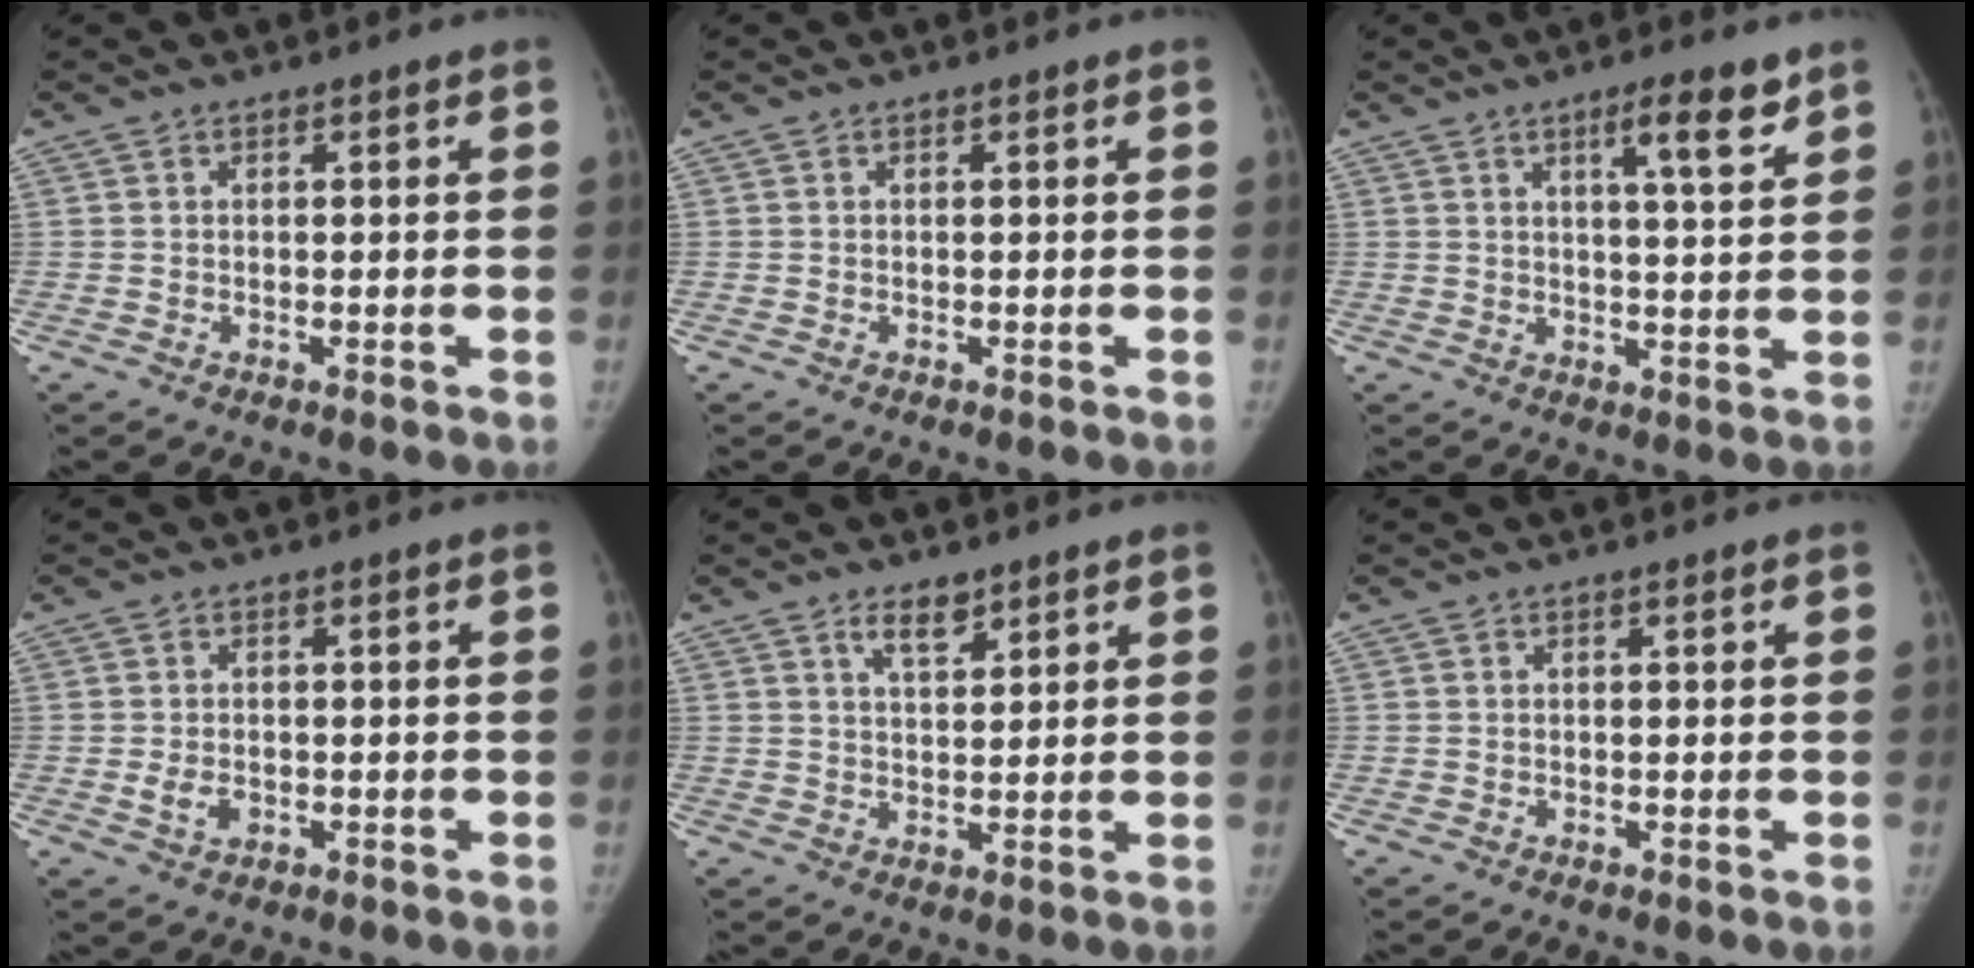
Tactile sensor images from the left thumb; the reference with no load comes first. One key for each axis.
{"total": 0.0}
{"total": 6.7, "fx": 4.1, "fy": 0.9, "fz": 5.2, "tx": -0.076, "ty": -0.026, "tz": 0.063}
{"total": 2.7, "fx": -0.6, "fy": 1.9, "fz": 1.8, "tx": -0.027, "ty": 0.001, "tz": -0.008}
{"total": 4.2, "fx": 2.9, "fy": 1.8, "fz": 2.4, "tx": -0.026, "ty": -0.021, "tz": 0.050}
{"total": 0.0}